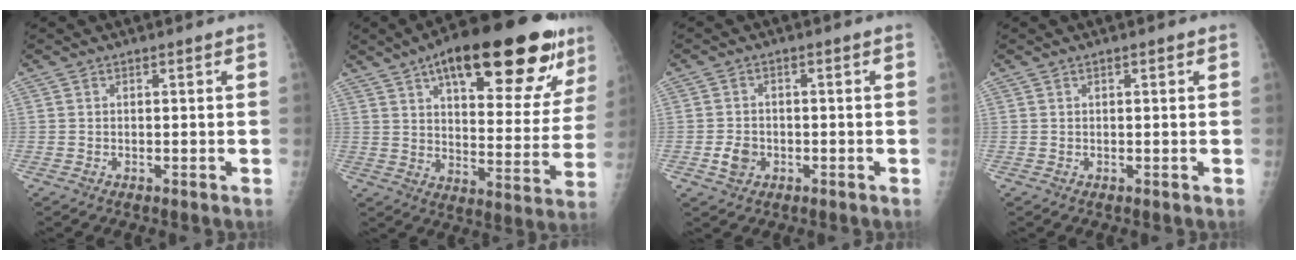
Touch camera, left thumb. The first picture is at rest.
{"total": 29.1, "force": [16.7, 10.2, 21.5], "torque": [-0.276, -0.028, 0.241]}
{"total": 3.5, "force": [-1.1, 2.8, 1.8], "torque": [-0.026, 0.005, -0.018]}
{"total": 0.7, "force": [0.4, 0.2, 0.6], "torque": [-0.009, 0.001, 0.005]}